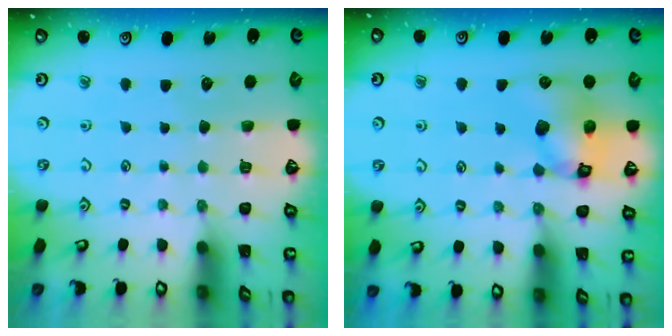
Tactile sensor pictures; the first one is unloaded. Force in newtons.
{"total": 10.9, "press": 10.7, "slide": 1.6}